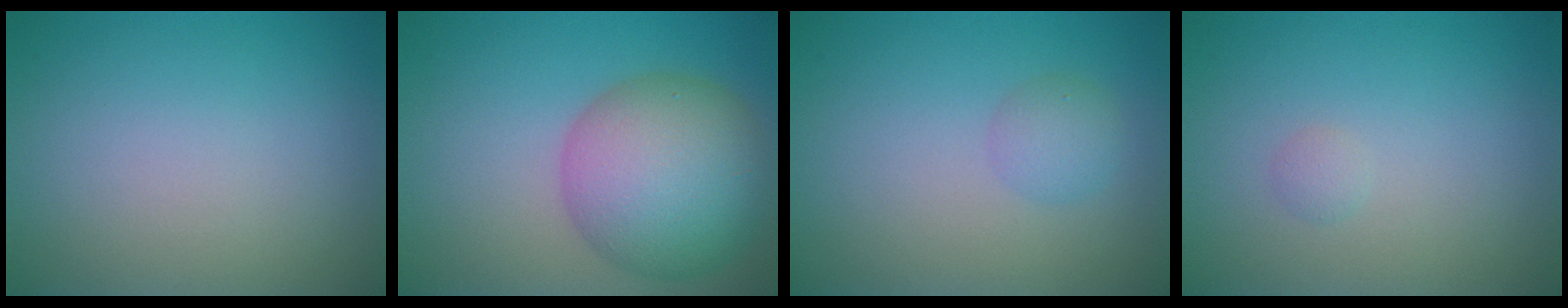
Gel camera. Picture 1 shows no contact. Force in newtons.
{"total": 9.6, "press": 9.6, "slide": 0.5}
{"total": 1.6, "press": 1.6, "slide": 0.1}
{"total": 0.6, "press": 0.6, "slide": 0.0}